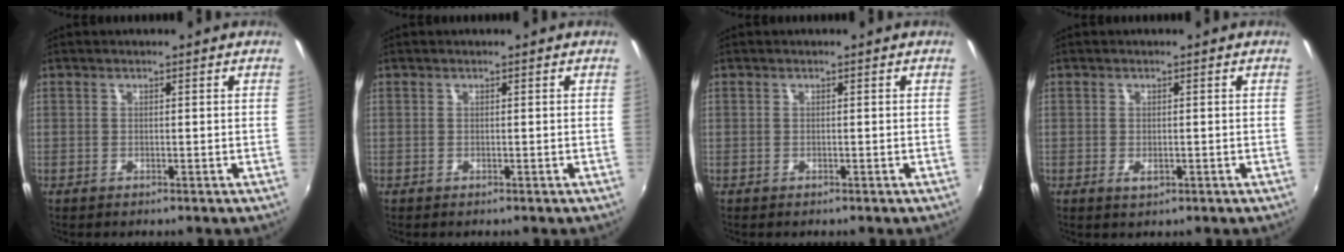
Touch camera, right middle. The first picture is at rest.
{"total": 0.0}
{"total": 0.0}
{"total": 1.6, "force": [-0.5, 0.9, 1.2], "torque": [-0.021, -0.002, -0.006]}